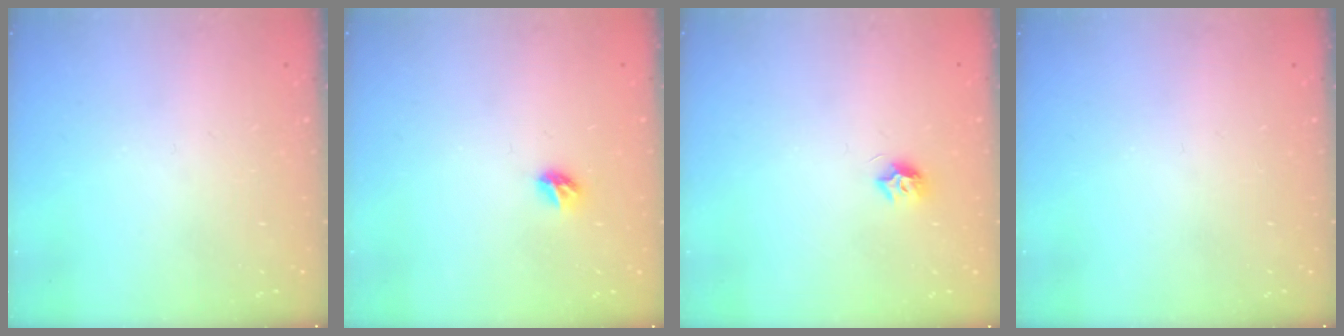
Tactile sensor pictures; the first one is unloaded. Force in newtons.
{"total": 5.8, "press": 5.8, "slide": 0.7}
{"total": 7.4, "press": 7.4, "slide": 0.6}
{"total": 0.0}